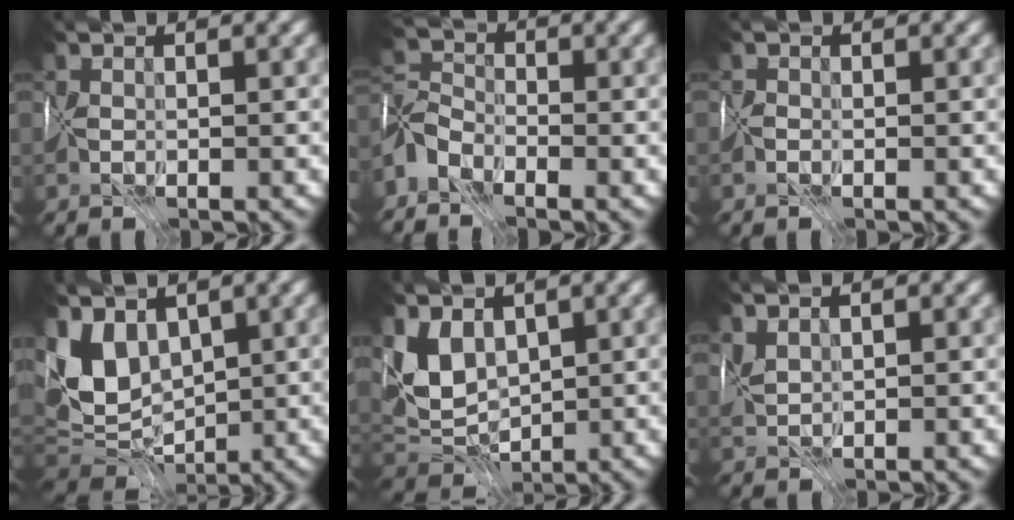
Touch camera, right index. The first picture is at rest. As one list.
[{"total": 2.9, "force": [-2.7, 0.8, 0.6], "torque": [-0.017, 0.009, -0.070]}, {"total": 1.1, "force": [-0.1, -0.7, -0.8], "torque": [0.011, 0.003, -0.006]}, {"total": 6.1, "force": [2.5, 4.0, 3.8], "torque": [-0.085, 0.001, 0.048]}, {"total": 3.1, "force": [2.0, 1.8, 1.4], "torque": [-0.037, -0.003, 0.040]}, {"total": 1.4, "force": [1.2, -0.6, -0.4], "torque": [-0.004, 0.008, 0.026]}]